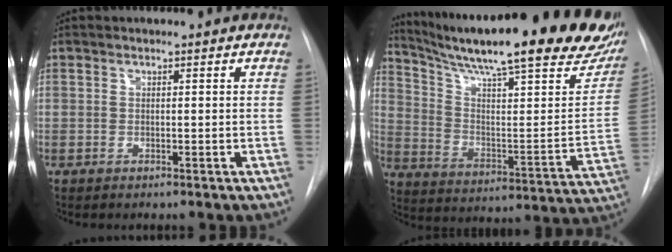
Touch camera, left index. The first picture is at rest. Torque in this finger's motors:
{"motor_torque": [0.88, -1.26, 0.15, 0.12]}